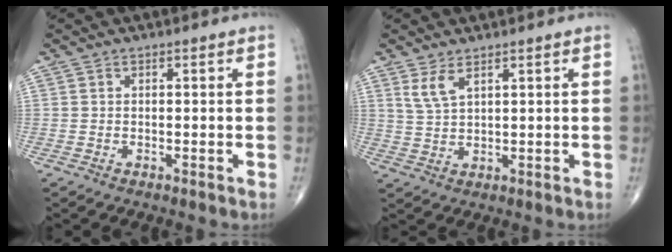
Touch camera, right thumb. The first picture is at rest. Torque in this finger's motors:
{"motor_torque": [-0.31, 0.32, 0.27, 0.19, 0.07]}